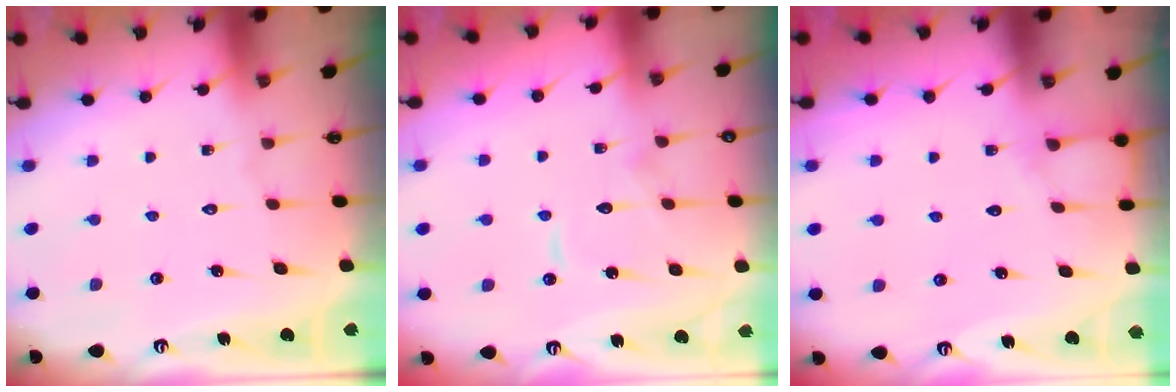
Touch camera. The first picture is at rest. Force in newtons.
{"total": 7.9, "press": 7.9, "slide": 0.6}
{"total": 5.7, "press": 5.7, "slide": 0.5}